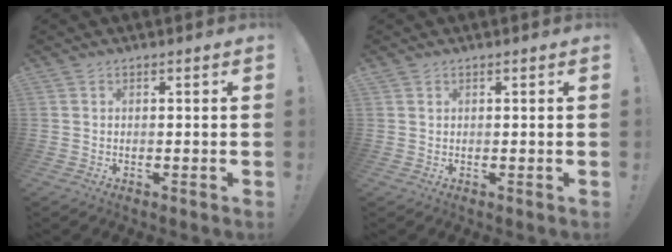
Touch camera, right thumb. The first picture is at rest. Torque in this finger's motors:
{"motor_torque": [-0.13, -0.04, -0.23, 0.13, 0.00]}